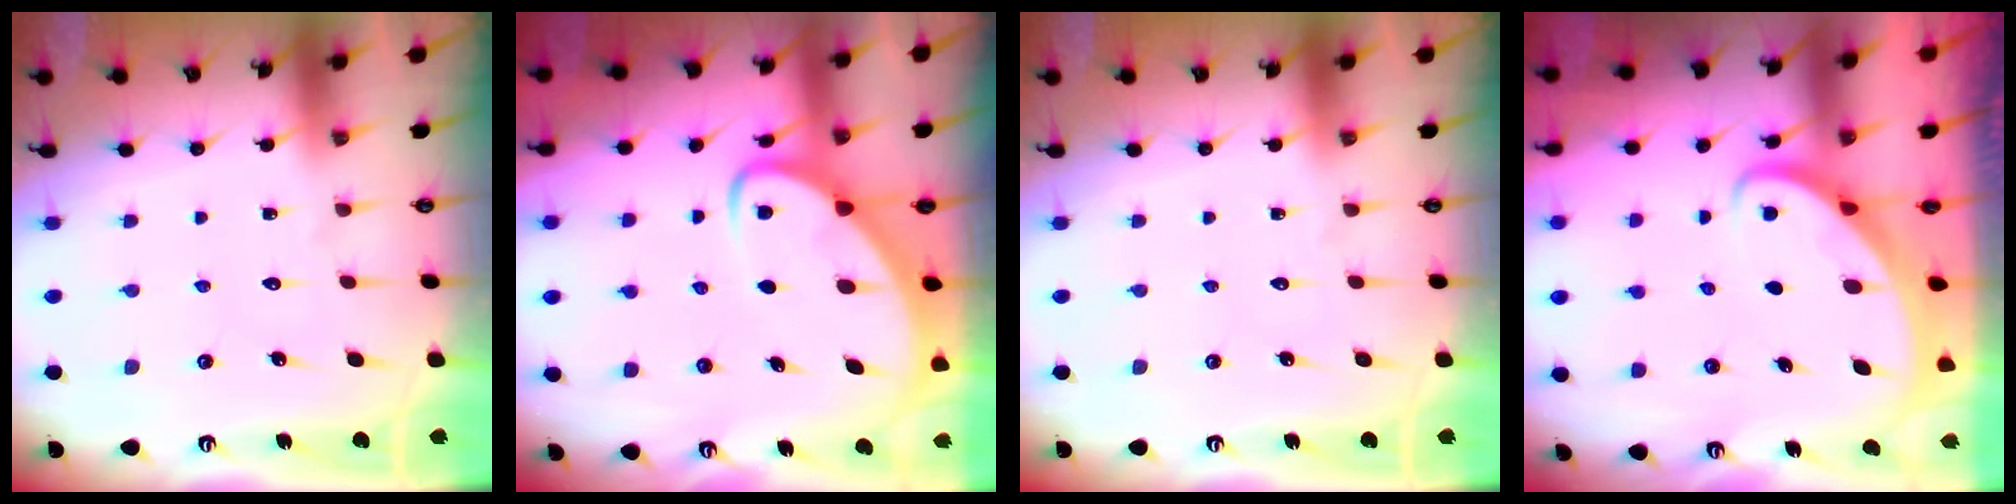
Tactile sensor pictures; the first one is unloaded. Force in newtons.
{"total": 4.3, "press": 4.2, "slide": 0.5}
{"total": 0.0}
{"total": 2.2, "press": 2.2, "slide": 0.3}